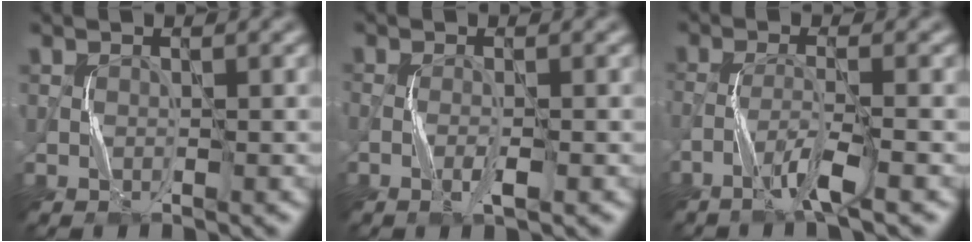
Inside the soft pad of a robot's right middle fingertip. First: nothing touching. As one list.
[{"total": 1.5, "force": [-0.6, 0.3, 1.4], "torque": [-0.032, -0.001, -0.015]}, {"total": 3.3, "force": [-2.1, 0.1, 2.6], "torque": [-0.054, 0.004, -0.054]}]